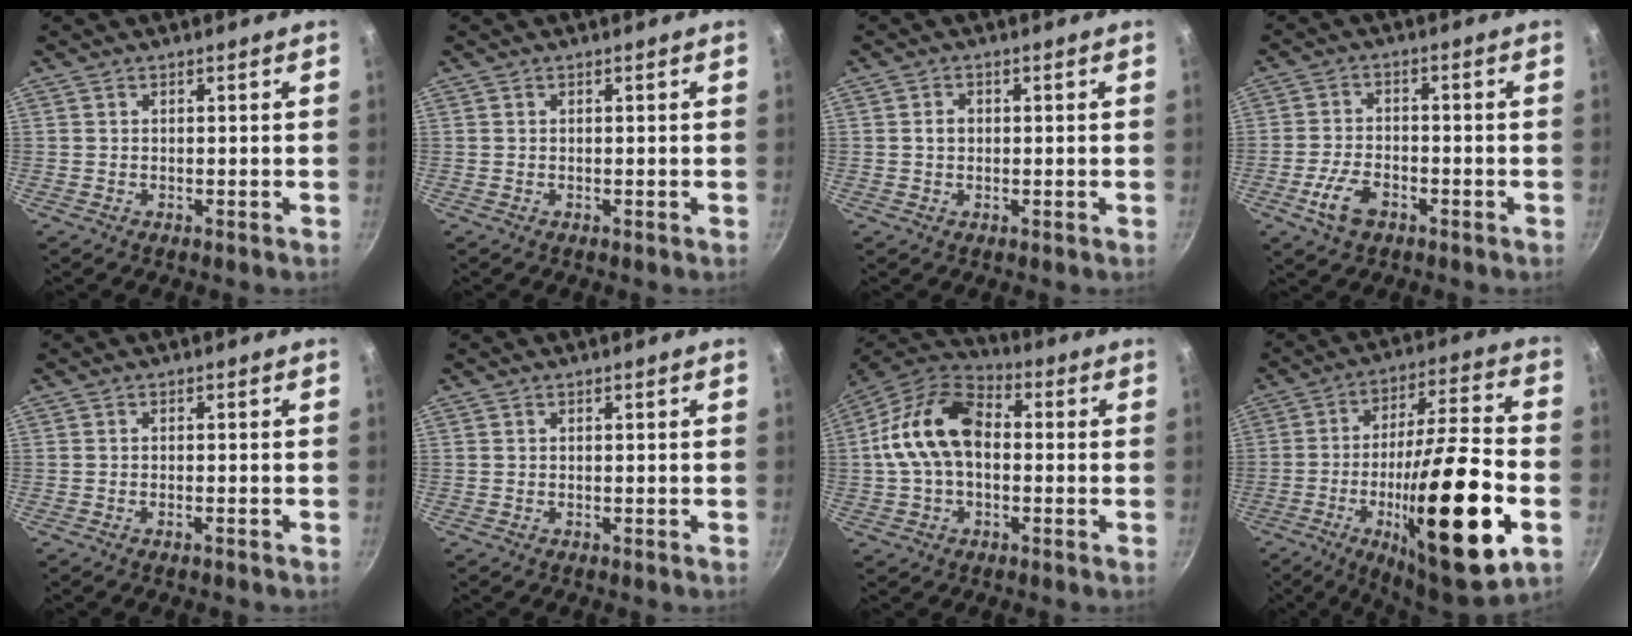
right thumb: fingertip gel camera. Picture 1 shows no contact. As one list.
[{"total": 0.0}, {"total": 1.8, "force": [0.1, 1.4, 1.1], "torque": [-0.014, 0.005, 0.002]}, {"total": 6.7, "force": [-3.2, 3.7, 4.6], "torque": [-0.087, 0.016, -0.060]}, {"total": 0.9, "force": [-0.6, 0.0, 0.6], "torque": [-0.020, 0.005, -0.011]}, {"total": 0.0}, {"total": 15.5, "force": [0.2, 10.2, 11.7], "torque": [-0.192, 0.037, -0.012]}, {"total": 28.1, "force": [-8.4, 7.1, 25.9], "torque": [-0.399, 0.027, -0.123]}]